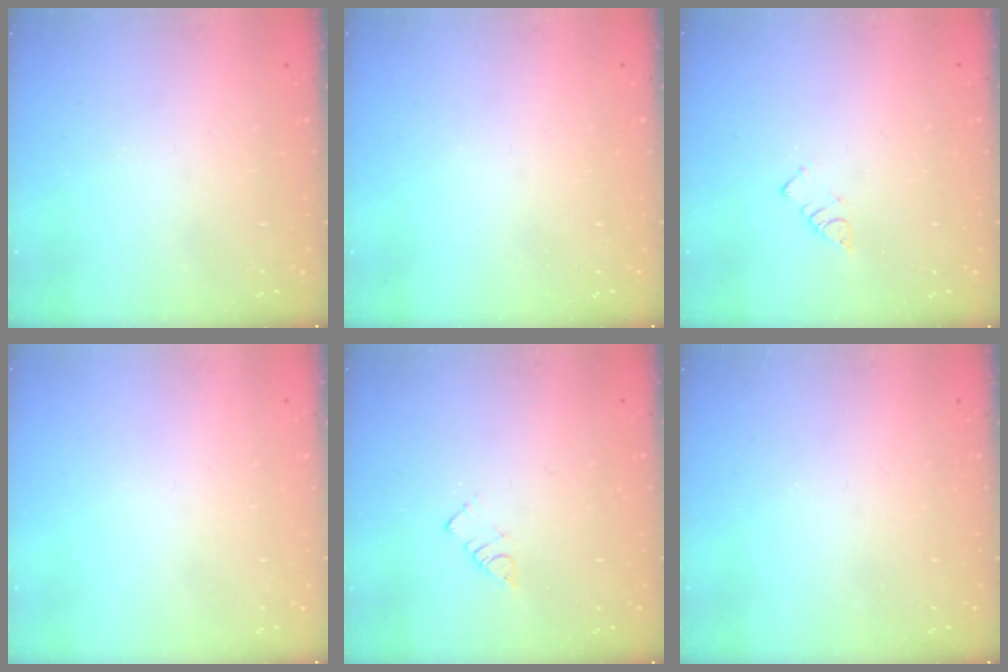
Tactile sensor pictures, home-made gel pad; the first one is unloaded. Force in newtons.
{"total": 0.0}
{"total": 2.7, "press": 2.7, "slide": 0.4}
{"total": 1.8, "press": 1.8, "slide": 0.1}
{"total": 2.7, "press": 2.7, "slide": 0.4}
{"total": 0.0}